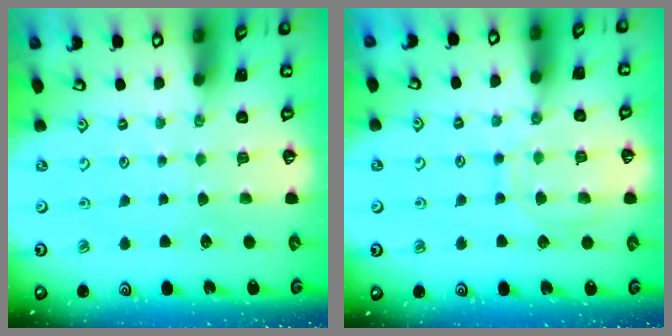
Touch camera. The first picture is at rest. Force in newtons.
{"total": 9.9, "press": 9.9, "slide": 0.8}